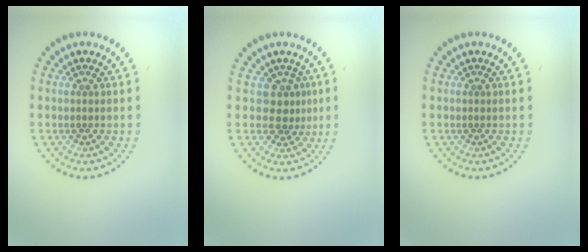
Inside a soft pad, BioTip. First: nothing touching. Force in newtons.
{"total": 2.1, "press": 1.3, "slide": 1.6}
{"total": 0.0}